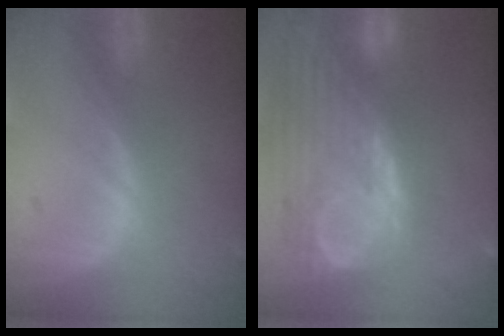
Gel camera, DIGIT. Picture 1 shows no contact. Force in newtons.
{"total": 12.2, "press": 10.4, "slide": 6.3}